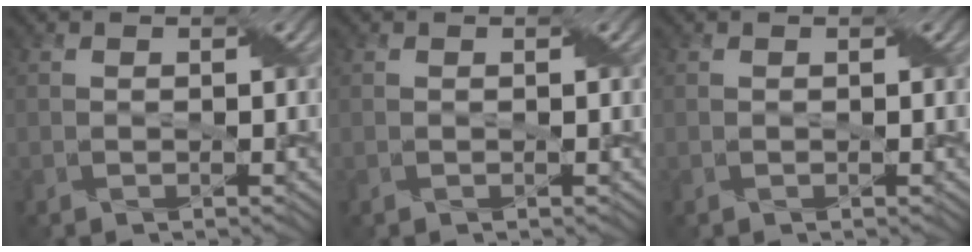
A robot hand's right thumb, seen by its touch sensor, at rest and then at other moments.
{"total": 0.0}
{"total": 0.0}